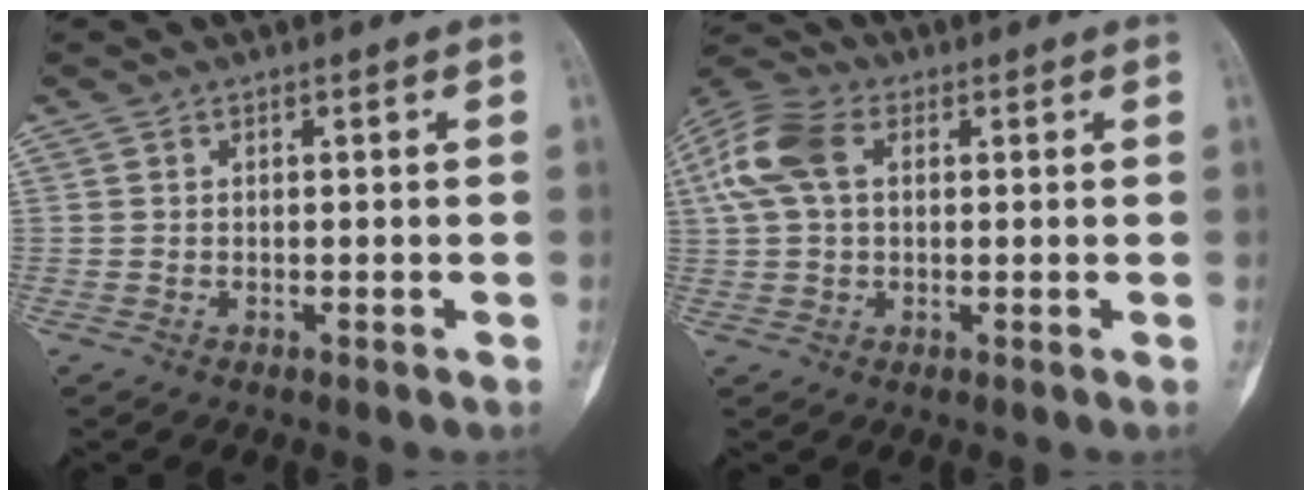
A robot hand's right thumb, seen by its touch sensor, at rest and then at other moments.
{"total": 11.2, "force": [2.9, 7.0, 8.2], "torque": [-0.182, 0.029, 0.052]}